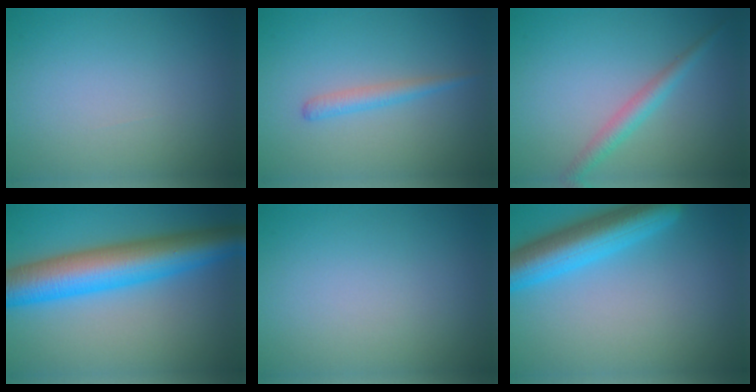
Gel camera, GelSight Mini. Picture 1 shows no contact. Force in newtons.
{"total": 1.7, "press": 1.7, "slide": 0.1}
{"total": 2.3, "press": 2.3, "slide": 0.1}
{"total": 10.3, "press": 10.3, "slide": 0.1}
{"total": 0.0}
{"total": 7.0, "press": 7.0, "slide": 0.3}